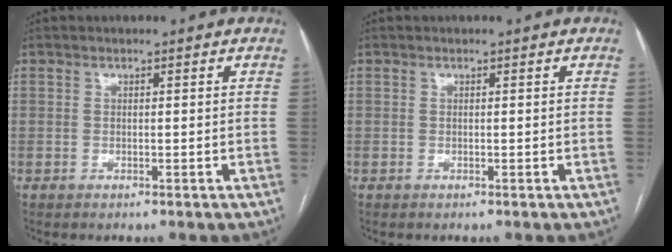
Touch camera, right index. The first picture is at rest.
{"total": 0.0}